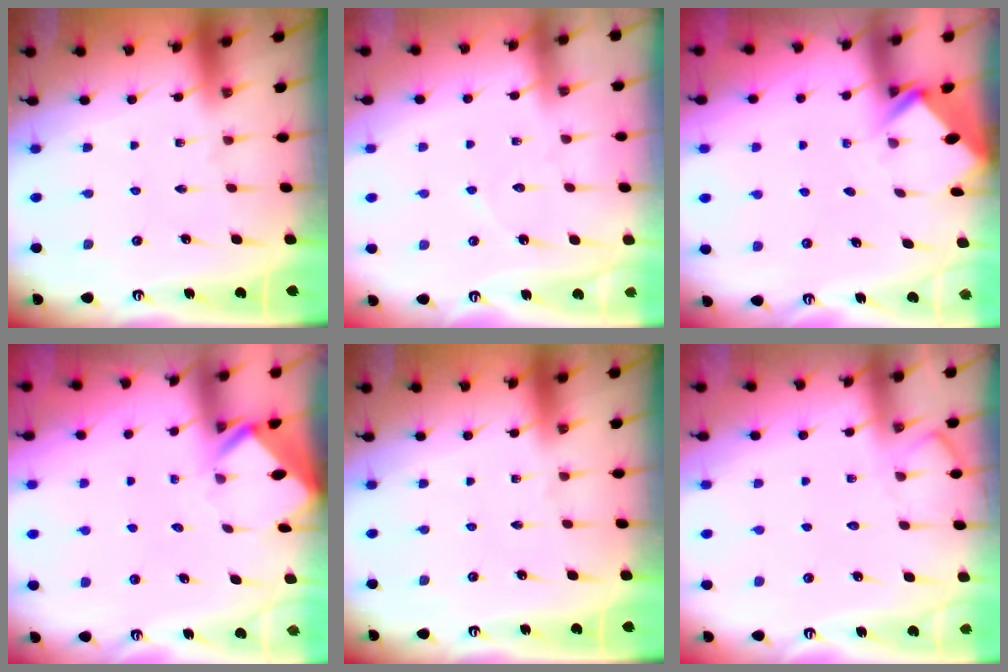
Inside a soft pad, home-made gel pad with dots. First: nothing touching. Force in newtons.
{"total": 3.9, "press": 3.9, "slide": 0.4}
{"total": 2.8, "press": 2.8, "slide": 0.2}
{"total": 2.7, "press": 2.7, "slide": 0.2}
{"total": 0.0}
{"total": 5.5, "press": 5.5, "slide": 0.6}